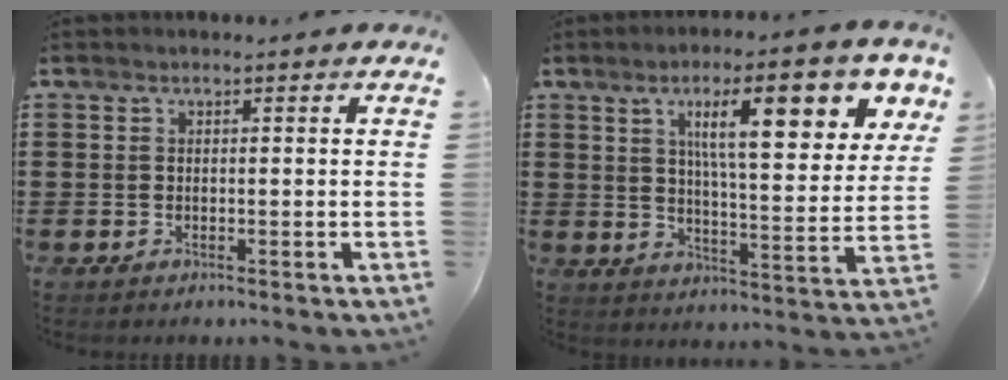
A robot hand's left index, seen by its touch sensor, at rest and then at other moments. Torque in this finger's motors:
{"motor_torque": [2.08, -0.05, 1.05, 0.21]}